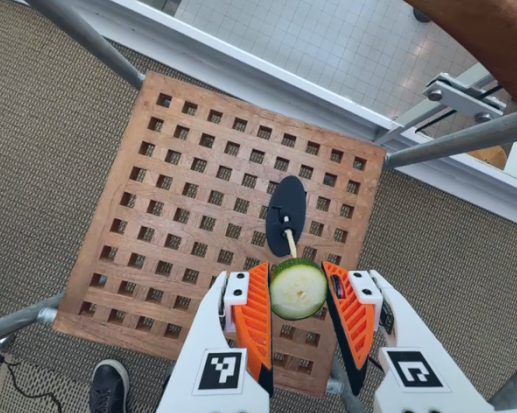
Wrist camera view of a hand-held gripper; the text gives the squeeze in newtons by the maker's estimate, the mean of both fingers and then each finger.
{"total": 8.6, "left": 8.8, "right": 8.3}